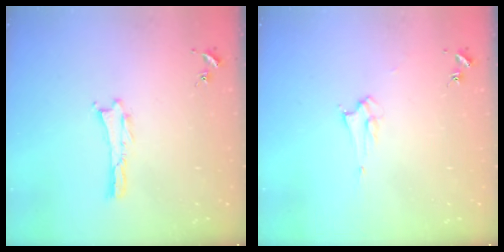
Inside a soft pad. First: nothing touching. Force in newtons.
{"total": 2.1, "press": 2.1, "slide": 0.2}